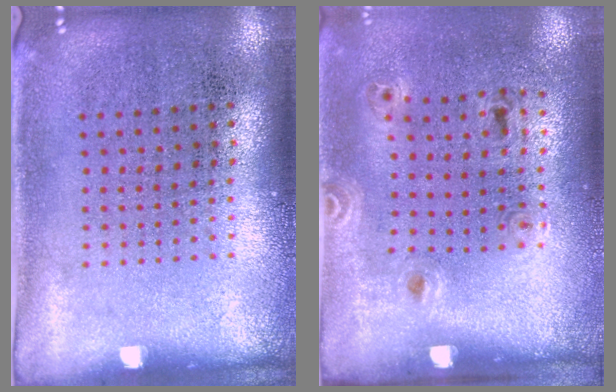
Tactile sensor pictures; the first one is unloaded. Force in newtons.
{"total": 1.5, "press": 0.9, "slide": 1.2}